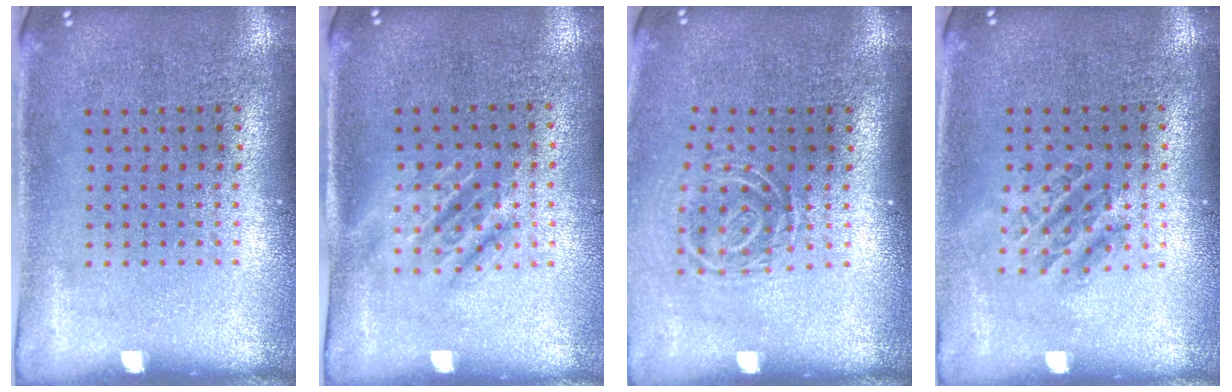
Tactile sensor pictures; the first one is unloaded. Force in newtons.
{"total": 1.4, "press": 1.2, "slide": 0.7}
{"total": 1.8, "press": 1.2, "slide": 1.4}
{"total": 1.2, "press": 1.0, "slide": 0.5}